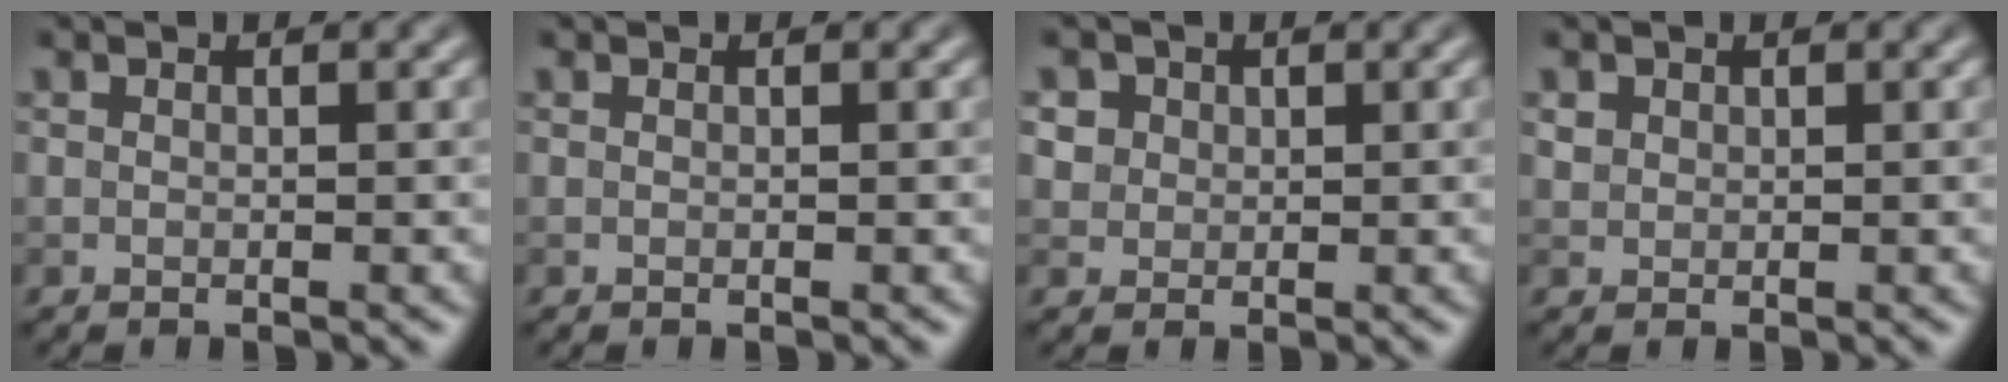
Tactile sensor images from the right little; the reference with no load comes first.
{"total": 0.0}
{"total": 2.8, "force": [1.2, 2.3, 1.0], "torque": [-0.021, 0.005, 0.028]}
{"total": 0.8, "force": [0.4, 0.7, 0.1], "torque": [0.000, -0.002, 0.010]}